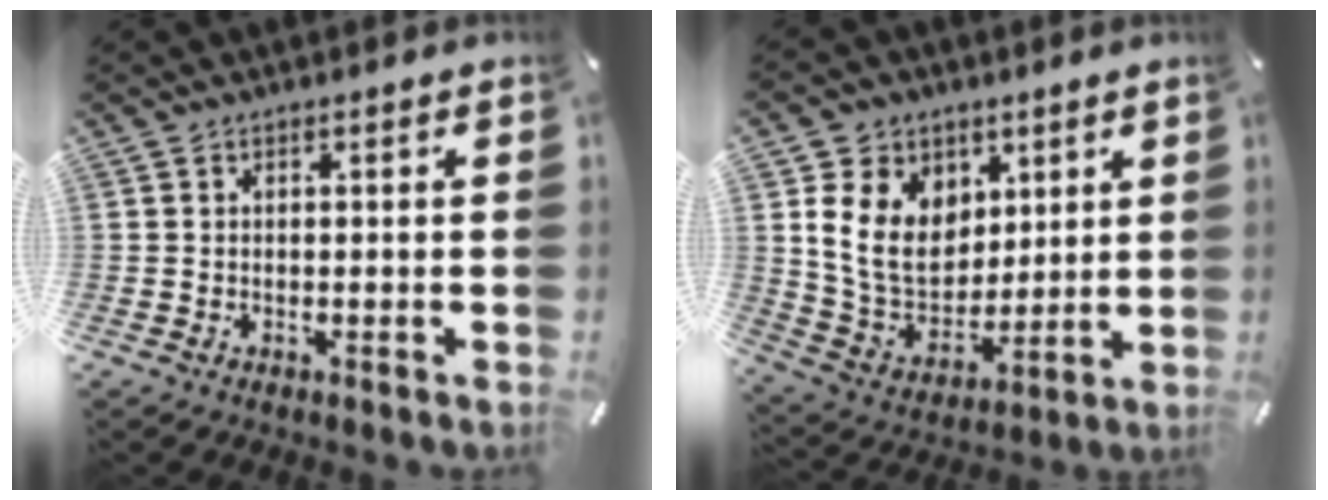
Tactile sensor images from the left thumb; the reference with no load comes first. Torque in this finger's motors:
{"motor_torque": [0.49, 0.58, 1.63, -1.14, 0.49]}